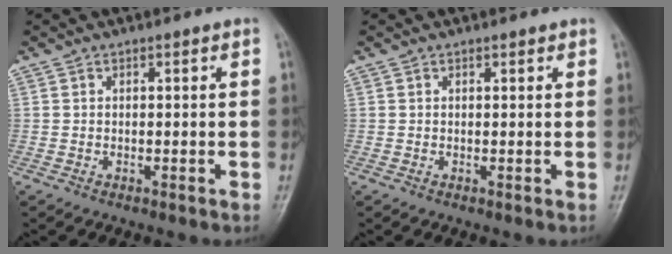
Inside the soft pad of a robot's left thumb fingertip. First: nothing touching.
{"total": 0.6, "force": [0.5, 0.2, 0.2], "torque": [-0.006, -0.005, 0.006]}